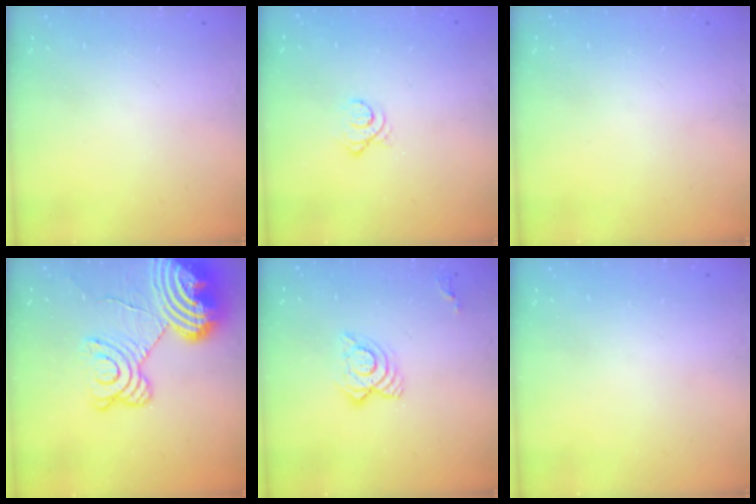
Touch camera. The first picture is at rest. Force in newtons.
{"total": 3.2, "press": 3.2, "slide": 0.7}
{"total": 0.0}
{"total": 24.6, "press": 24.4, "slide": 3.1}
{"total": 9.7, "press": 9.6, "slide": 1.0}
{"total": 0.0}